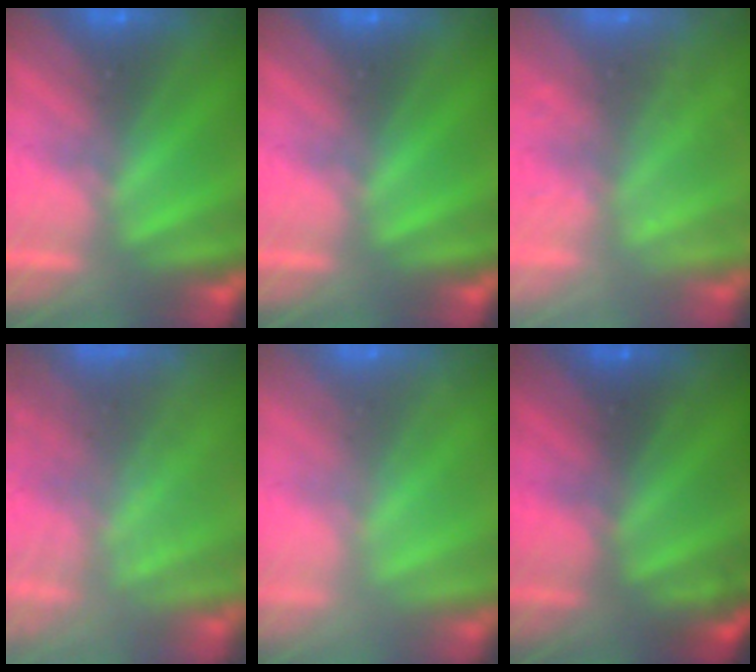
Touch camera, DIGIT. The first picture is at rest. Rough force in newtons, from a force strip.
{"total": 0.0}
{"total": 2.3}
{"total": 10.1}
{"total": 2.2}
{"total": 1.4}